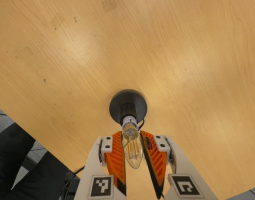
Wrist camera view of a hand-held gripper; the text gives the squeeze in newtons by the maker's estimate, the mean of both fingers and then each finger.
{"total": 11.5, "left": 11.2, "right": 11.9}